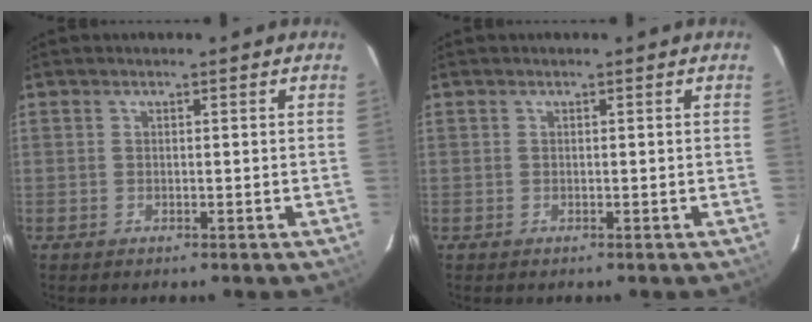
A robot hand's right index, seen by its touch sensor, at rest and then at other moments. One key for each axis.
{"total": 0.0}